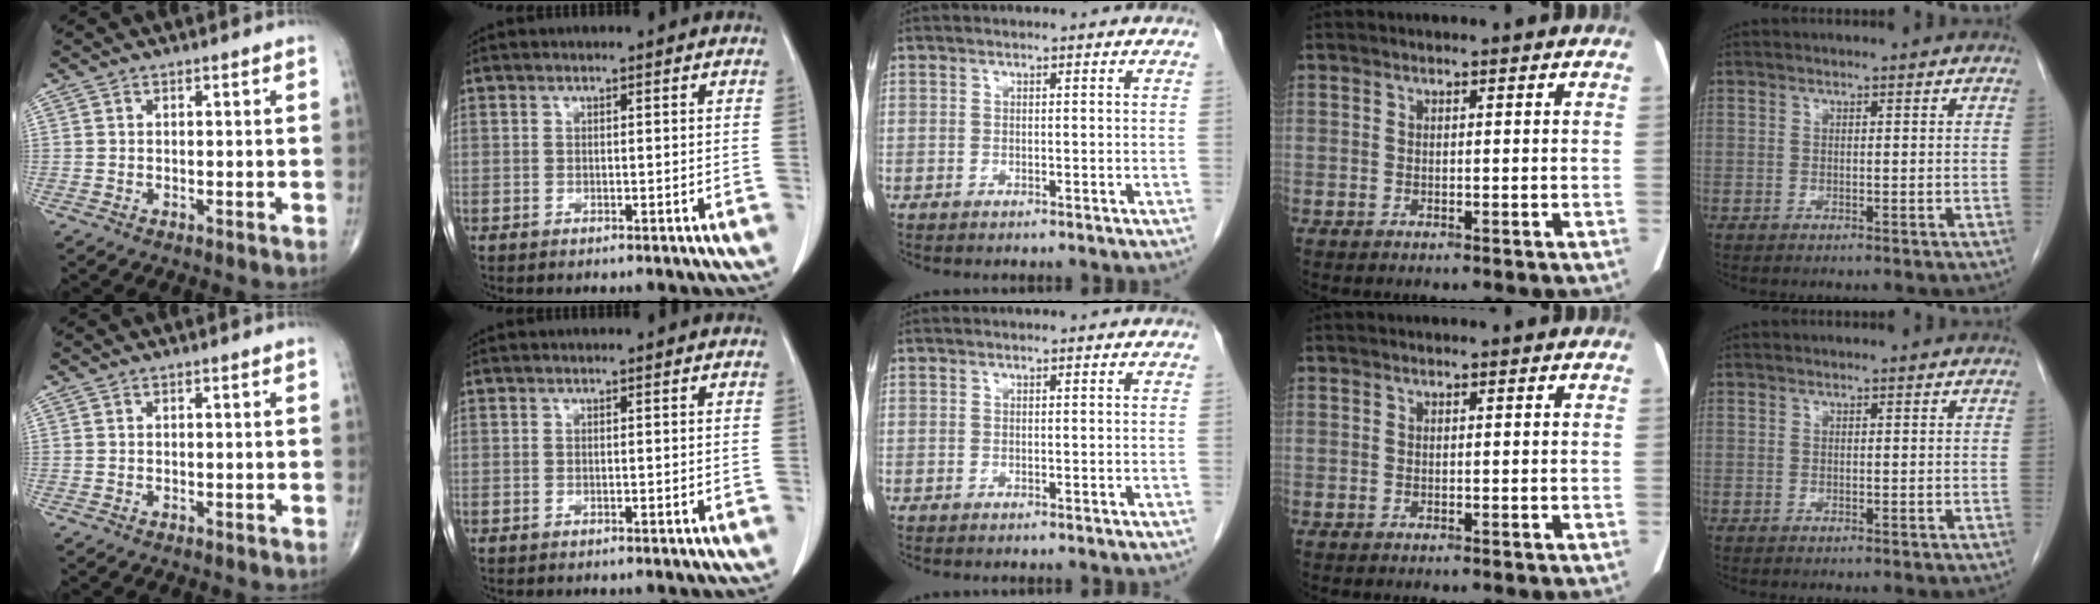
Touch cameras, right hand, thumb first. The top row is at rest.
{}